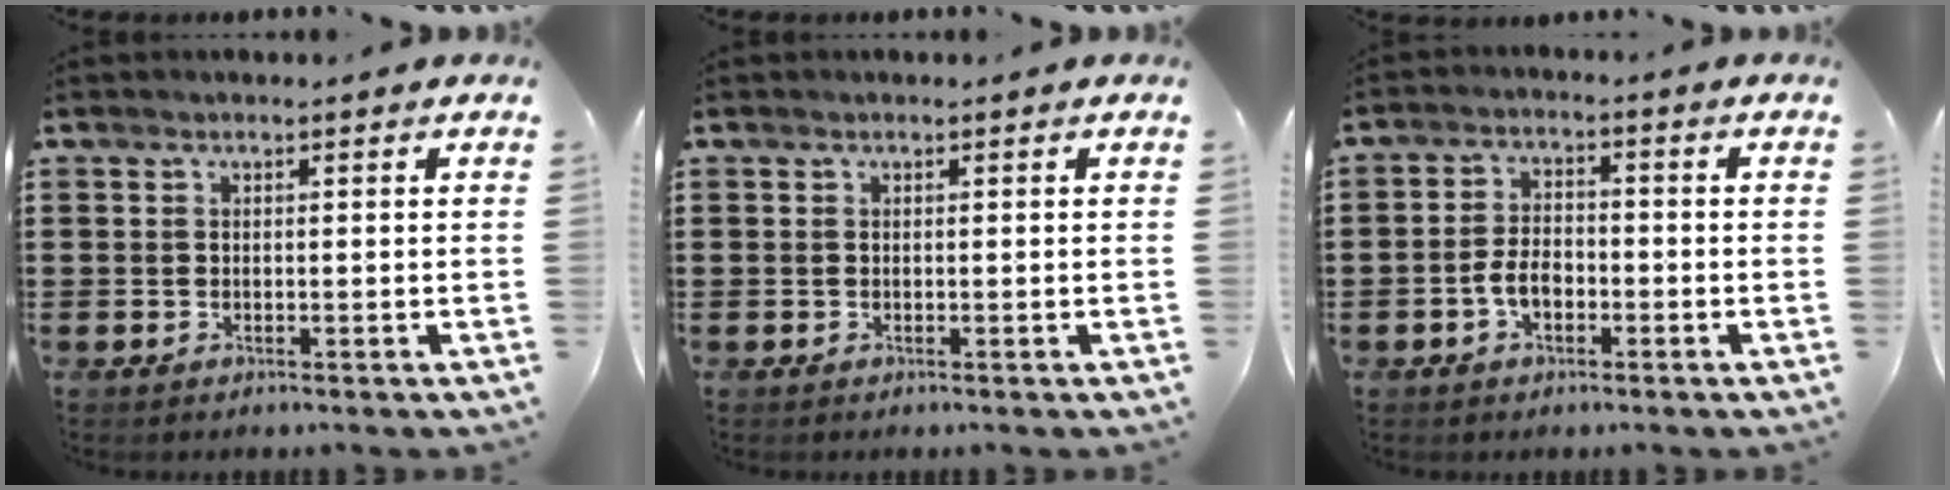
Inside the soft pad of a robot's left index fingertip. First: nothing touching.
{"total": 0.0}
{"total": 4.0, "force": [-1.5, 2.2, 3.0], "torque": [-0.067, 0.002, -0.033]}